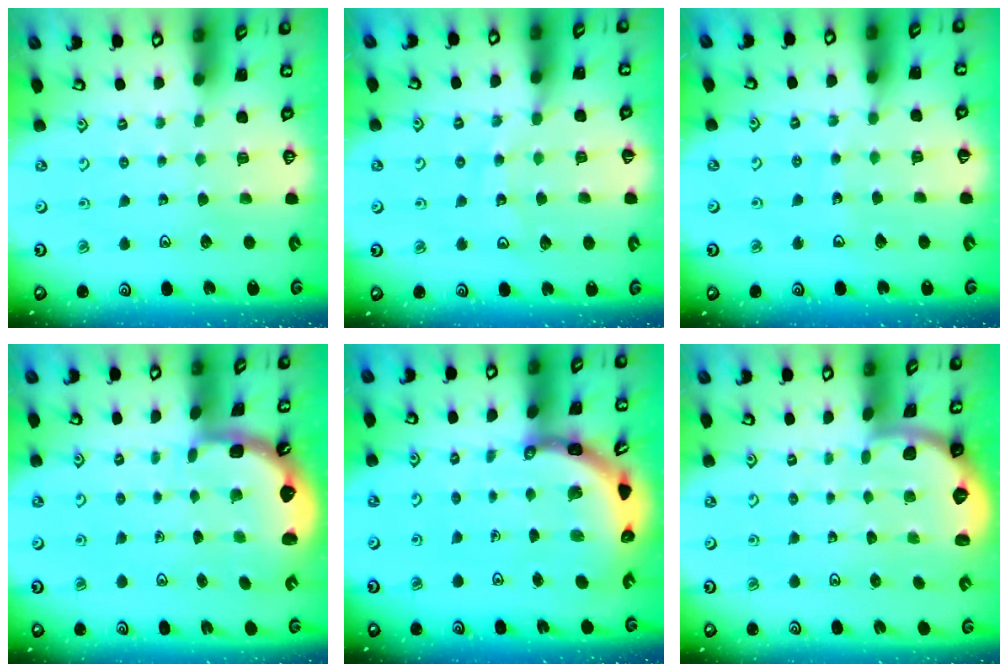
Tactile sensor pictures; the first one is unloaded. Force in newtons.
{"total": 10.1, "press": 10.1, "slide": 1.4}
{"total": 4.2, "press": 4.1, "slide": 0.6}
{"total": 2.5, "press": 1.7, "slide": 1.8}
{"total": 5.7, "press": 5.7, "slide": 0.7}
{"total": 1.6, "press": 1.6, "slide": 0.1}